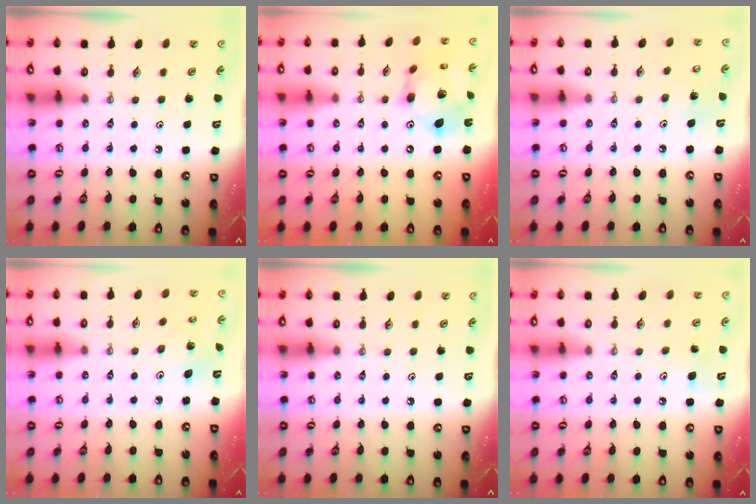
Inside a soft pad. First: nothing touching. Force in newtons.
{"total": 15.3, "press": 15.2, "slide": 1.5}
{"total": 5.3, "press": 5.3, "slide": 0.3}
{"total": 4.5, "press": 4.5, "slide": 0.2}
{"total": 0.0}
{"total": 5.5, "press": 5.2, "slide": 1.7}